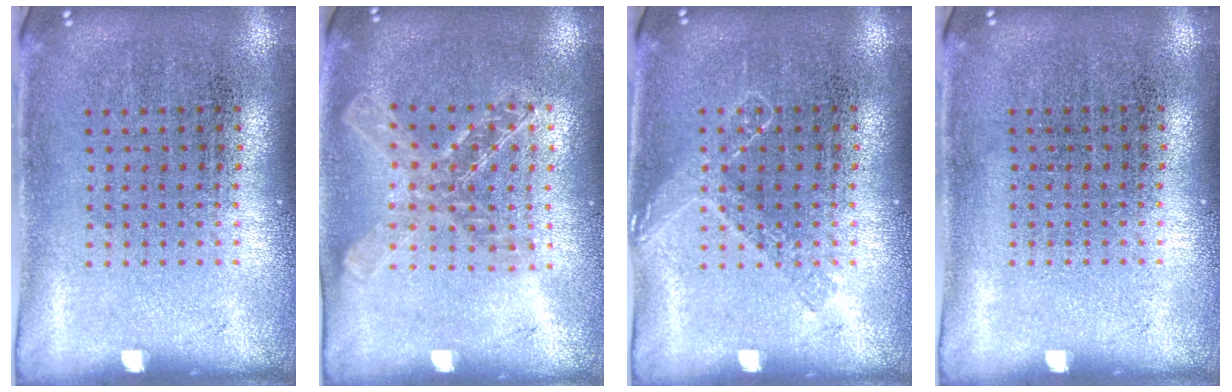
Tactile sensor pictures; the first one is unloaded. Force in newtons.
{"total": 1.5, "press": 1.3, "slide": 0.6}
{"total": 1.5, "press": 1.5, "slide": 0.3}
{"total": 0.0}